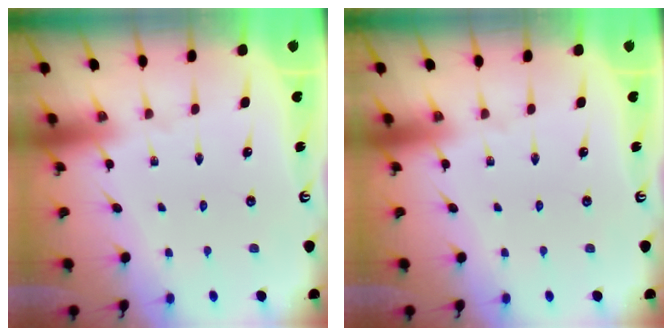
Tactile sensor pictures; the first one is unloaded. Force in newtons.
{"total": 0.0}